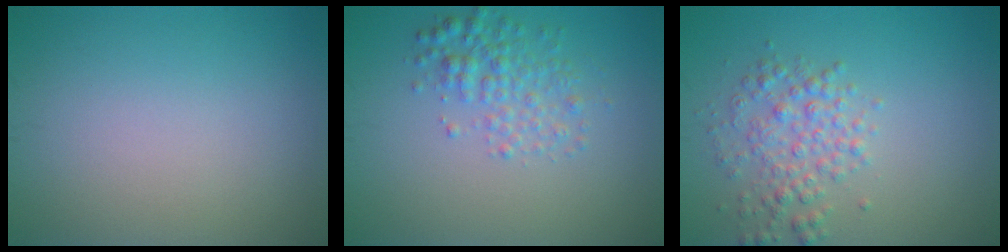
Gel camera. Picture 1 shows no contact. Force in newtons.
{"total": 2.8, "press": 2.8, "slide": 0.1}
{"total": 3.2, "press": 3.2, "slide": 0.1}